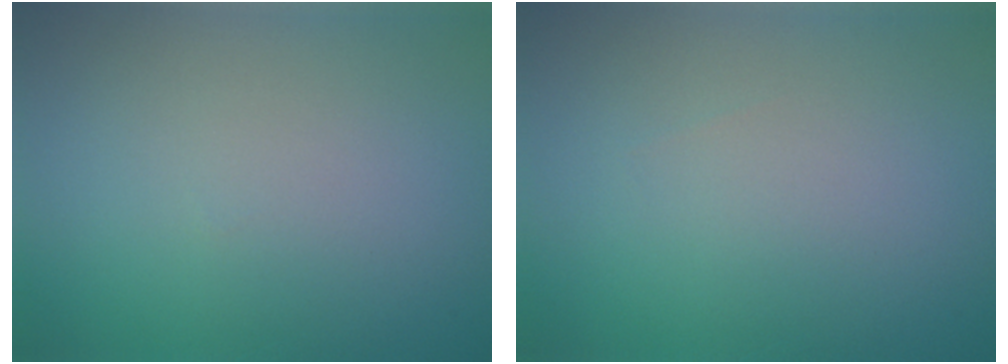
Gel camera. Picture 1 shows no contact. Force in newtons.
{"total": 0.0}